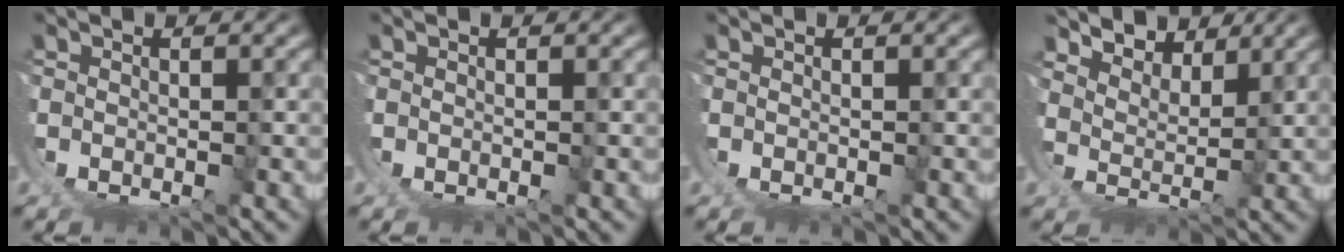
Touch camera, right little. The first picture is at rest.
{"total": 0.0}
{"total": 0.0}
{"total": 5.4, "force": [3.8, 2.4, 3.1], "torque": [-0.055, -0.011, 0.060]}